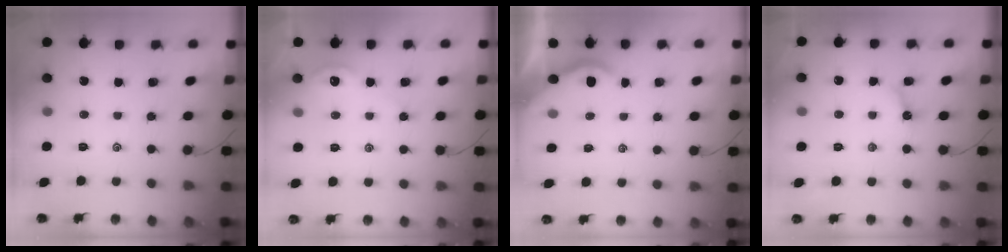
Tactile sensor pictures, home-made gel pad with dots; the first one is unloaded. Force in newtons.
{"total": 3.7, "press": 3.7, "slide": 0.6}
{"total": 2.2, "press": 2.2, "slide": 0.1}
{"total": 3.8, "press": 3.8, "slide": 0.4}